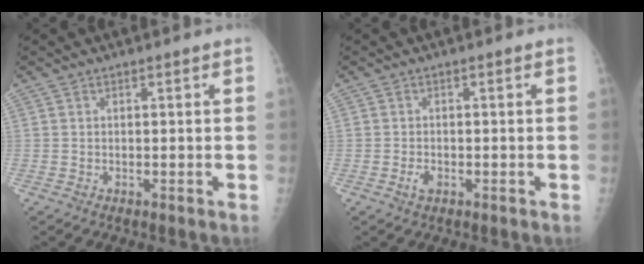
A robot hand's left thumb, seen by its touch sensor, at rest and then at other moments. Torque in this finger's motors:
{"motor_torque": [-0.28, 0.09, 0.05, 0.01, 0.00]}